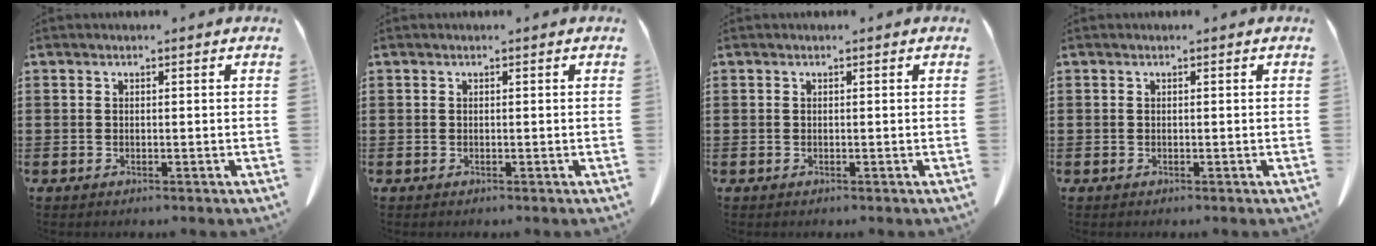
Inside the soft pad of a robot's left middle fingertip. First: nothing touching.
{"total": 0.0}
{"total": 0.0}
{"total": 0.0}